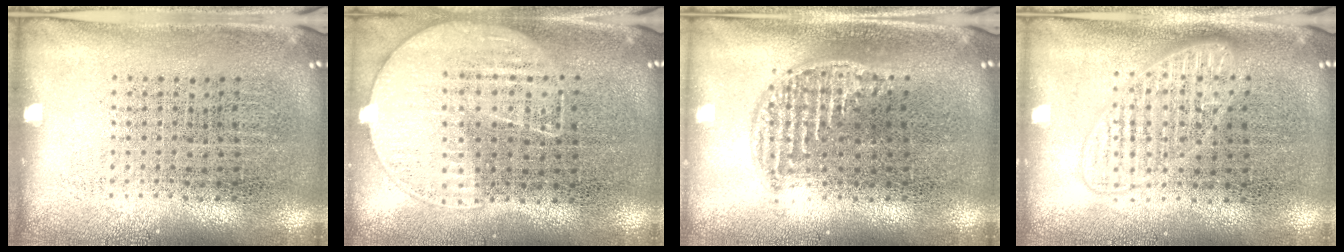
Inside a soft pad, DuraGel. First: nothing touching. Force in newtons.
{"total": 1.2, "press": 1.0, "slide": 0.6}
{"total": 1.2, "press": 1.1, "slide": 0.6}
{"total": 1.5, "press": 1.4, "slide": 0.2}